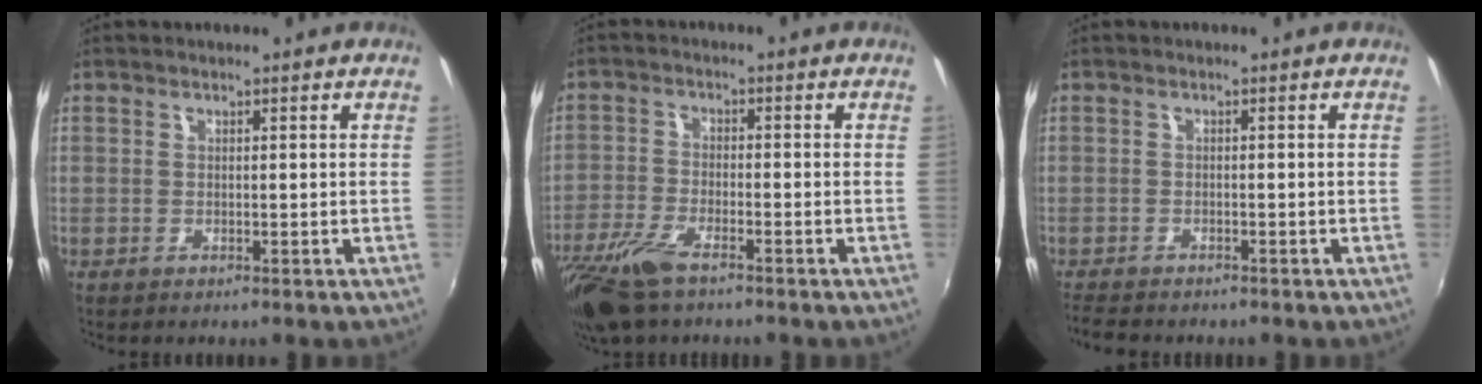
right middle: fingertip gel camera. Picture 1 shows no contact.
{"total": 10.1, "force": [-7.2, 3.1, 6.3], "torque": [-0.155, -0.030, -0.144]}
{"total": 4.5, "force": [-4.1, 0.9, 1.5], "torque": [-0.046, -0.020, -0.073]}